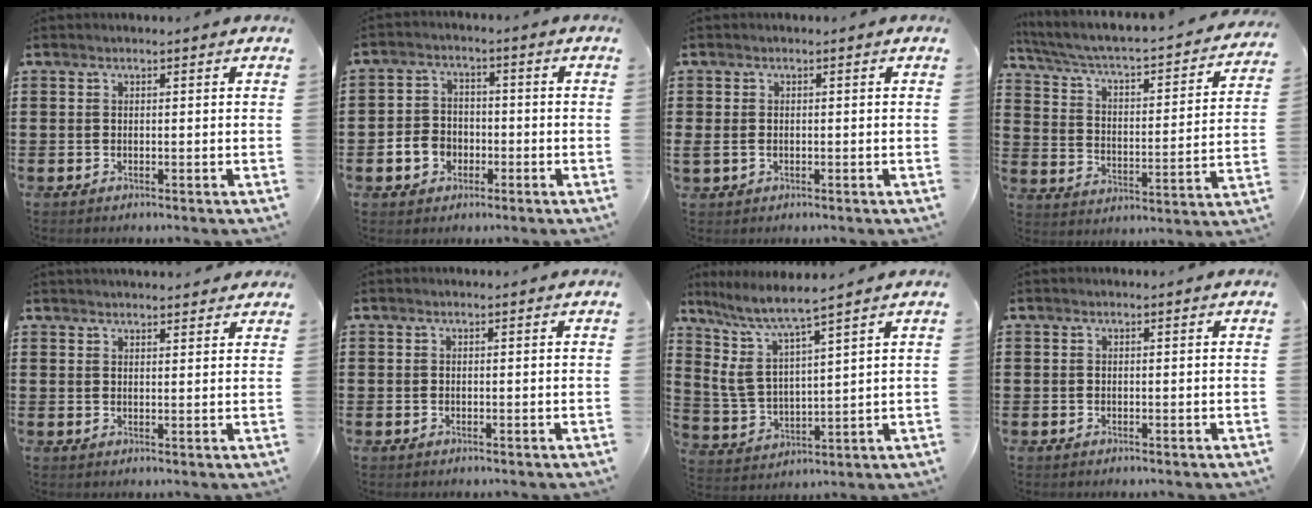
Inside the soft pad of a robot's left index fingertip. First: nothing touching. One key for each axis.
{"total": 4.6, "fx": -1.9, "fy": 3.7, "fz": 2.0, "tx": -0.050, "ty": 0.008, "tz": -0.039}
{"total": 1.3, "fx": -0.3, "fy": 0.9, "fz": 0.9, "tx": -0.028, "ty": 0.000, "tz": -0.008}
{"total": 3.0, "fx": 2.4, "fy": 0.3, "fz": 1.9, "tx": -0.053, "ty": -0.033, "tz": 0.026}
{"total": 2.1, "fx": 2.0, "fy": 0.3, "fz": 0.2, "tx": -0.008, "ty": 0.001, "tz": 0.040}
{"total": 0.0}
{"total": 7.1, "fx": 4.9, "fy": 1.7, "fz": 4.9, "tx": -0.130, "ty": -0.031, "tz": 0.081}
{"total": 0.0}